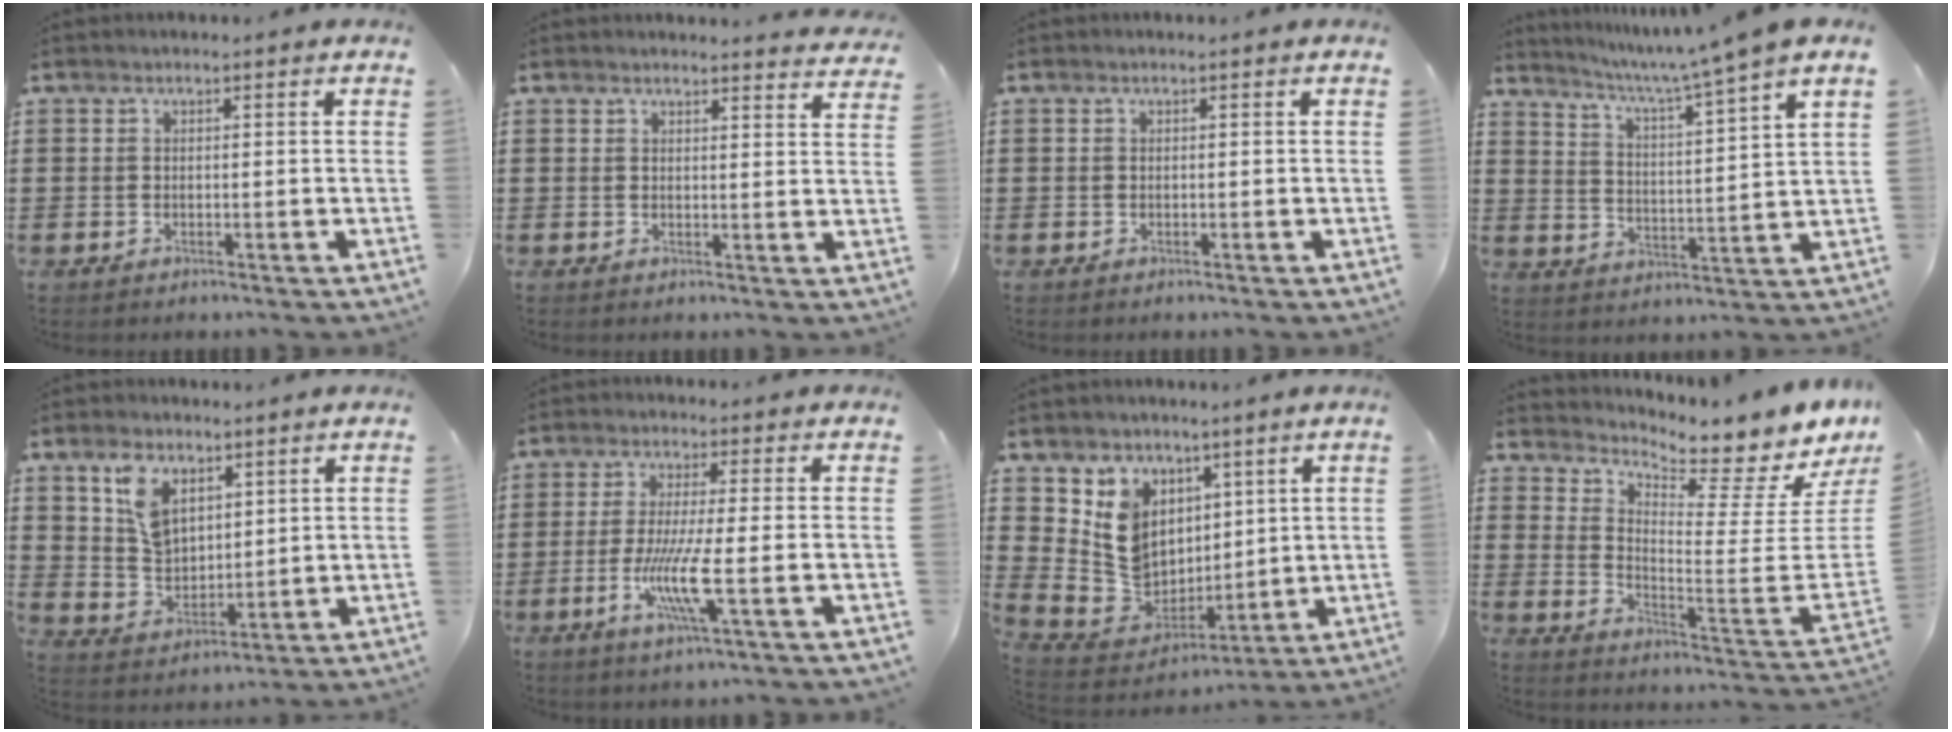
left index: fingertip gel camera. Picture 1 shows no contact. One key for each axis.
{"total": 2.5, "fx": 2.5, "fy": -0.2, "fz": 0.0, "tx": 0.000, "ty": -0.014, "tz": 0.045}
{"total": 0.0}
{"total": 5.3, "fx": 4.4, "fy": -1.9, "fz": 2.4, "tx": -0.068, "ty": -0.044, "tz": 0.062}
{"total": 7.1, "fx": 4.1, "fy": 4.3, "fz": 4.0, "tx": -0.087, "ty": 0.011, "tz": 0.076}
{"total": 7.9, "fx": -2.1, "fy": 0.4, "fz": 7.6, "tx": -0.155, "ty": -0.019, "tz": -0.044}
{"total": 9.0, "fx": 3.0, "fy": 8.0, "fz": 3.0, "tx": -0.115, "ty": -0.021, "tz": 0.067}
{"total": 3.8, "fx": 3.6, "fy": -0.1, "fz": 1.3, "tx": -0.028, "ty": -0.070, "tz": 0.048}